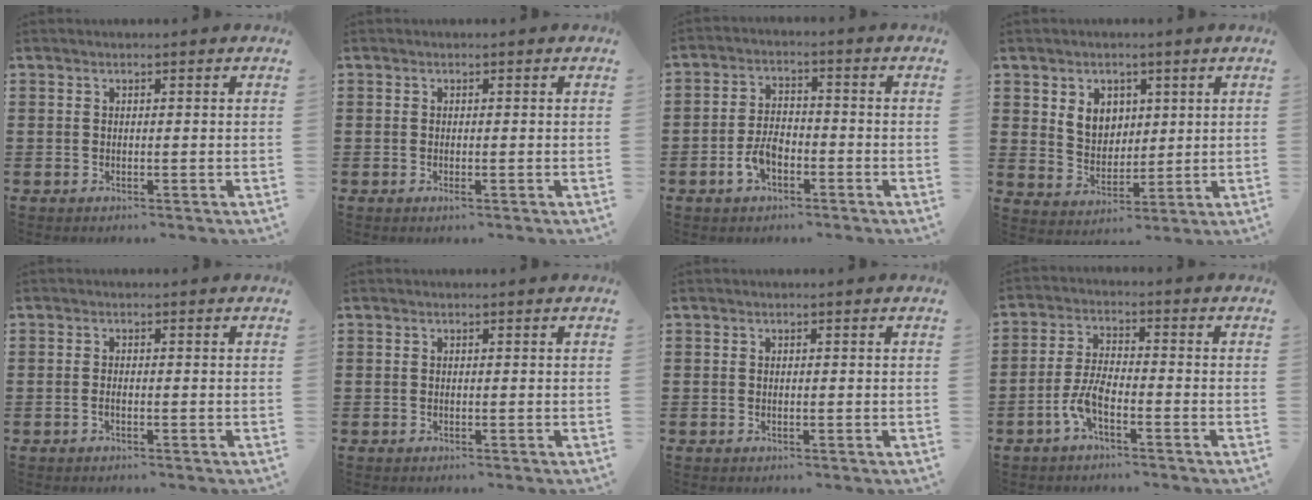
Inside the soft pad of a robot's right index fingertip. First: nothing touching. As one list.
[{"total": 0.6, "force": [-0.1, -0.1, 0.6], "torque": [-0.010, -0.006, 0.000]}, {"total": 4.8, "force": [-2.3, 2.4, 3.5], "torque": [-0.086, -0.001, -0.050]}, {"total": 5.3, "force": [2.3, 4.4, 2.0], "torque": [-0.051, 0.011, 0.042]}, {"total": 0.8, "force": [-0.5, 0.1, 0.6], "torque": [-0.013, -0.004, -0.007]}, {"total": 0.0}, {"total": 0.0}, {"total": 5.2, "force": [-2.9, 1.3, 4.1], "torque": [-0.104, -0.006, -0.060]}]